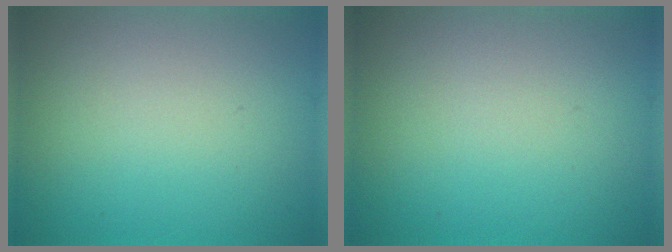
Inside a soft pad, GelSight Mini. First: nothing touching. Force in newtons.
{"total": 0.0}